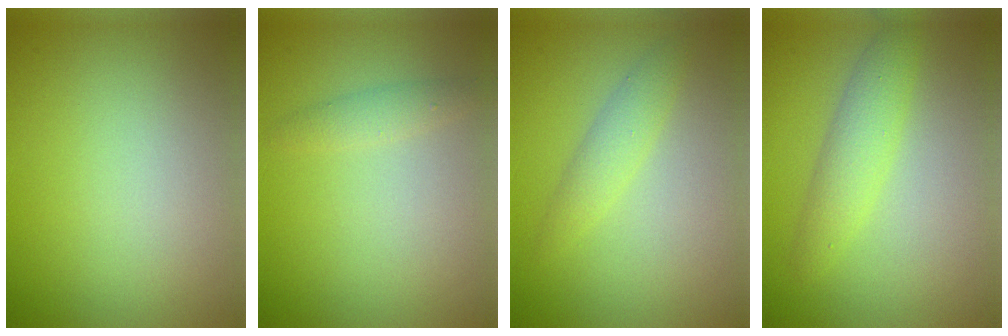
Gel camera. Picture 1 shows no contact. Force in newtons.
{"total": 1.3, "press": 1.3, "slide": 0.0}
{"total": 2.0, "press": 2.0, "slide": 0.0}
{"total": 2.9, "press": 2.9, "slide": 0.0}